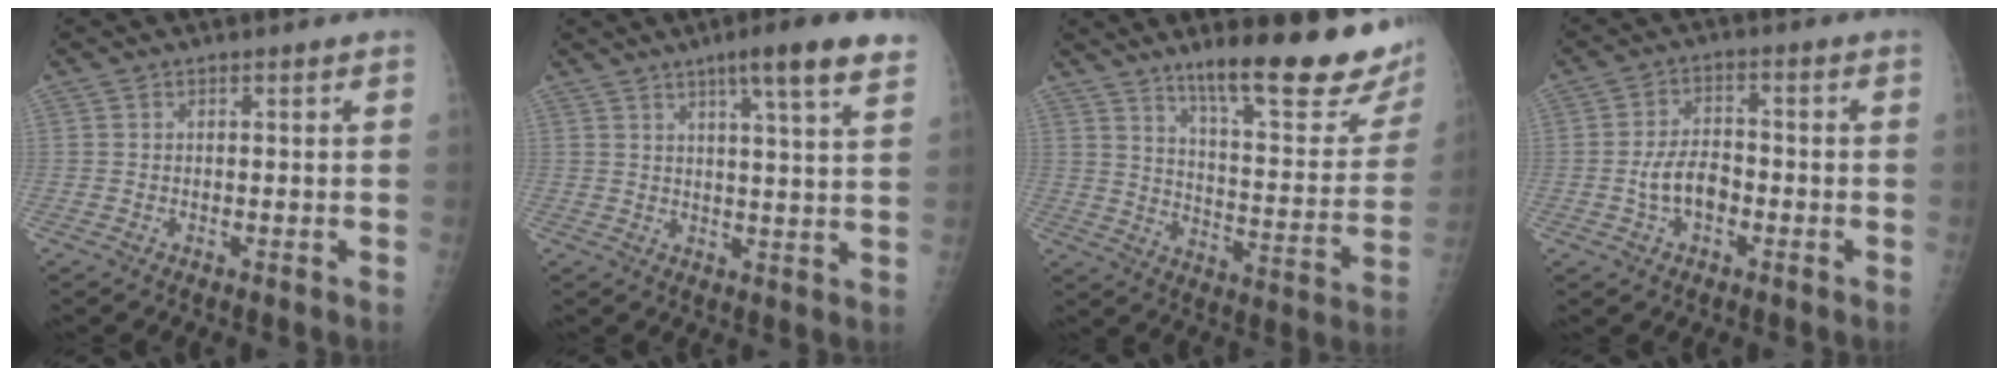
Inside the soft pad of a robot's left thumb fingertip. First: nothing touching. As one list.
[{"total": 10.7, "force": [6.8, 0.6, 8.2], "torque": [-0.112, -0.025, 0.087]}, {"total": 23.7, "force": [16.7, 4.9, 16.1], "torque": [-0.191, -0.094, 0.242]}, {"total": 6.3, "force": [-1.8, 3.9, 4.7], "torque": [-0.079, 0.022, -0.035]}]